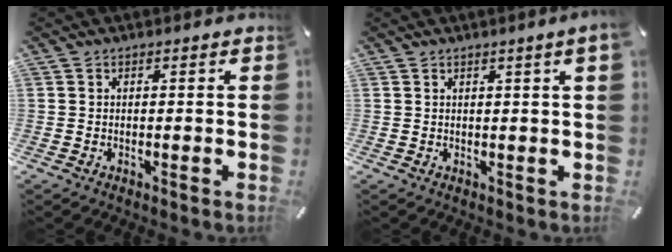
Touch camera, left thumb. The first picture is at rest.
{"total": 2.4, "force": [1.0, -0.1, 2.2], "torque": [-0.040, -0.003, 0.017]}